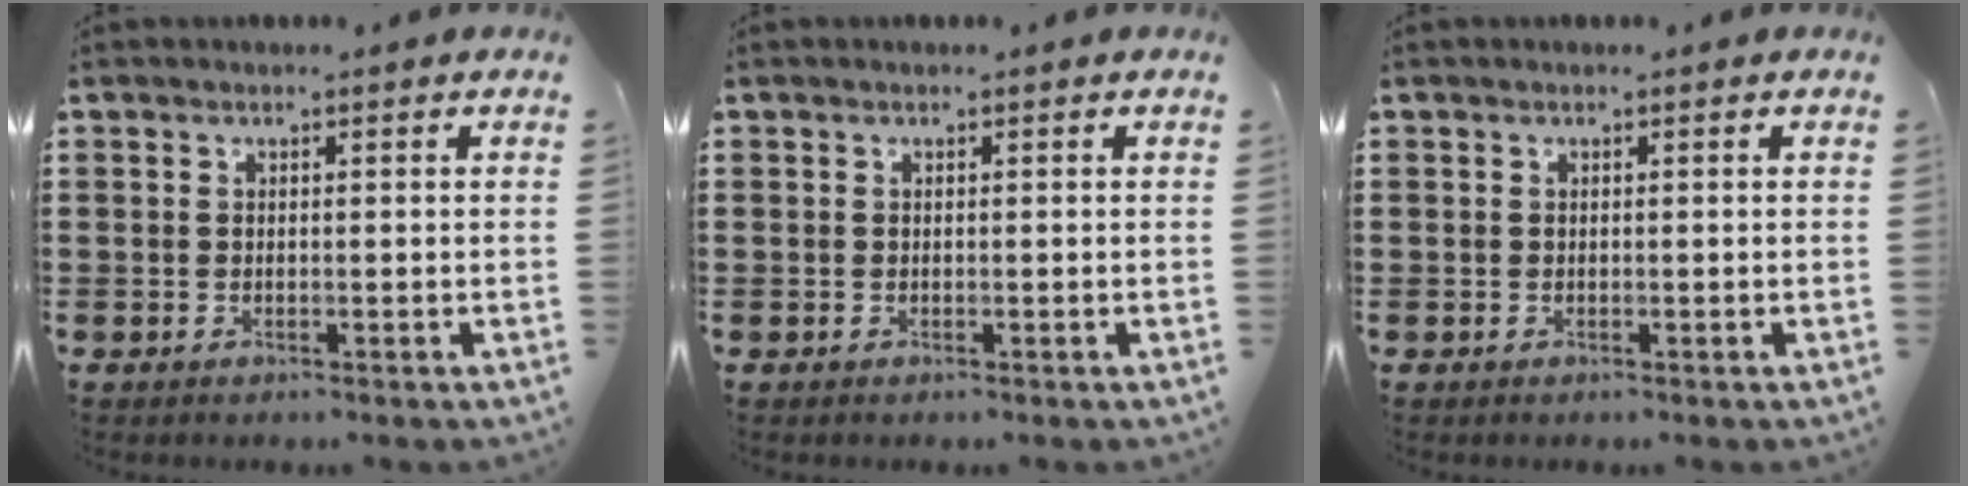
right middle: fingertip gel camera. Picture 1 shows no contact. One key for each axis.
{"total": 0.0}
{"total": 0.0}